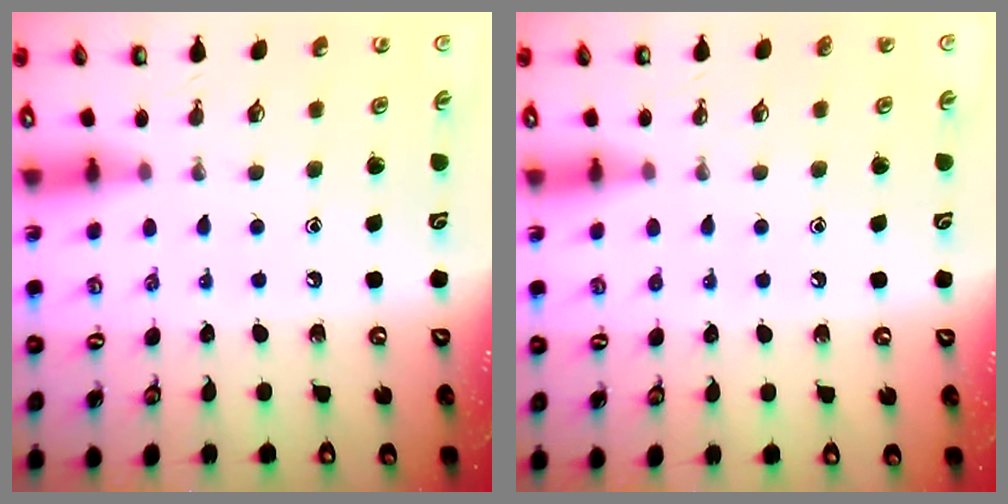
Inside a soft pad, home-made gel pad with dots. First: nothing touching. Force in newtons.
{"total": 0.7, "press": 0.7, "slide": 0.0}